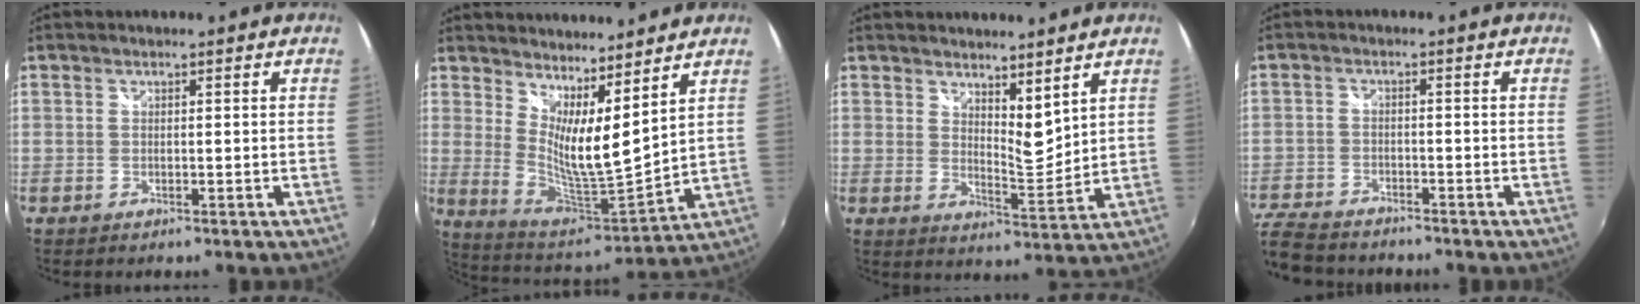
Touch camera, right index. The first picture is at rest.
{"total": 13.4, "force": [8.9, 2.3, 9.7], "torque": [-0.156, -0.021, 0.157]}
{"total": 6.5, "force": [5.1, 1.9, 3.6], "torque": [-0.048, -0.007, 0.086]}
{"total": 11.2, "force": [-9.7, 4.3, 3.7], "torque": [-0.122, -0.017, -0.176]}